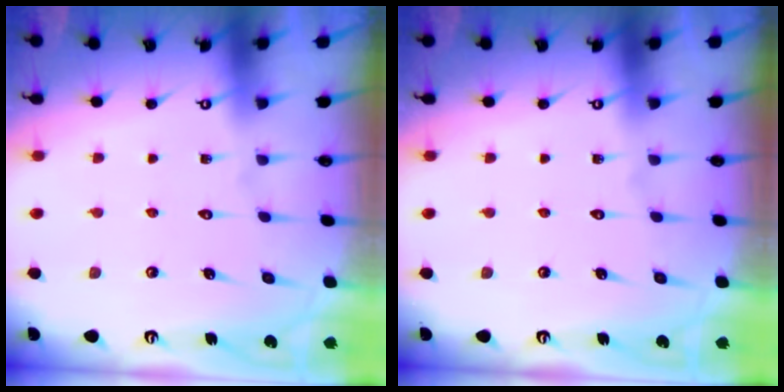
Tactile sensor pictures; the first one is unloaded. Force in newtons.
{"total": 0.0}